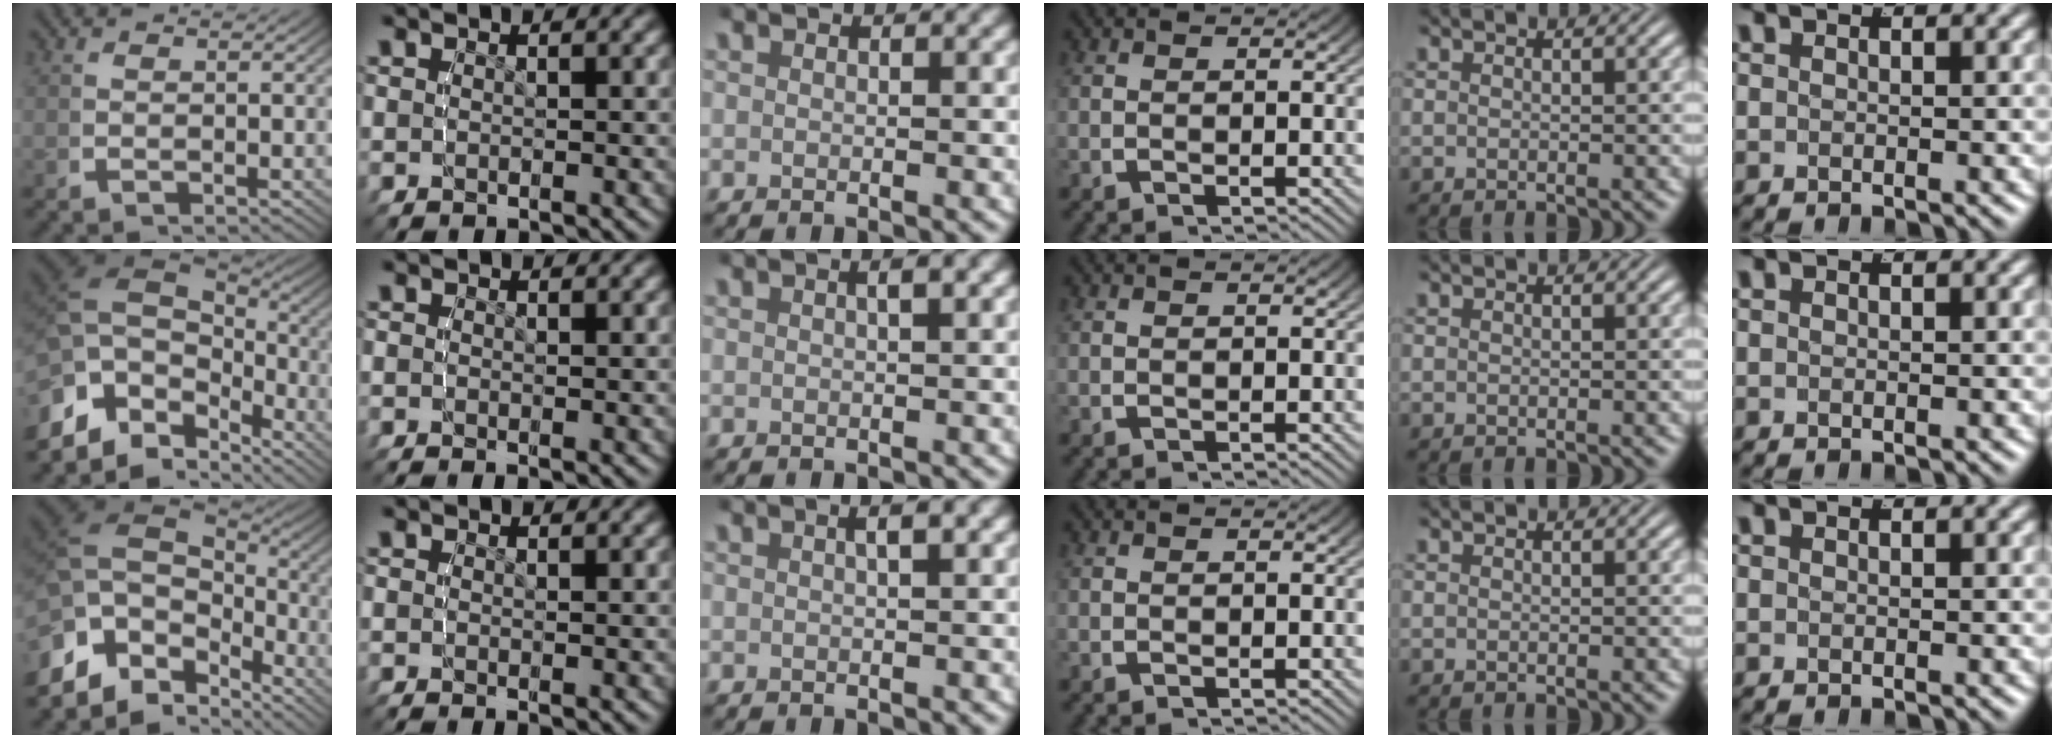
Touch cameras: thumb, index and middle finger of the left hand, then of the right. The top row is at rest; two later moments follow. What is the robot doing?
{"motion": "lift_and_place", "object": "air blower"}